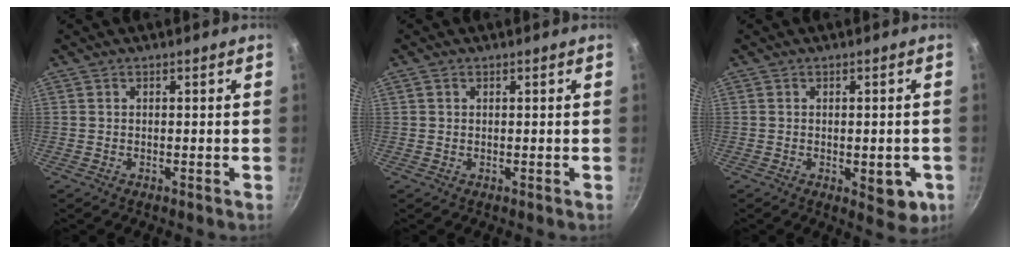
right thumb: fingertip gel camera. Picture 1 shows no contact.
{"total": 0.8, "force": [0.4, 0.6, 0.4], "torque": [-0.006, 0.002, 0.006]}
{"total": 6.6, "force": [-1.7, 3.2, 5.5], "torque": [-0.050, 0.000, -0.017]}